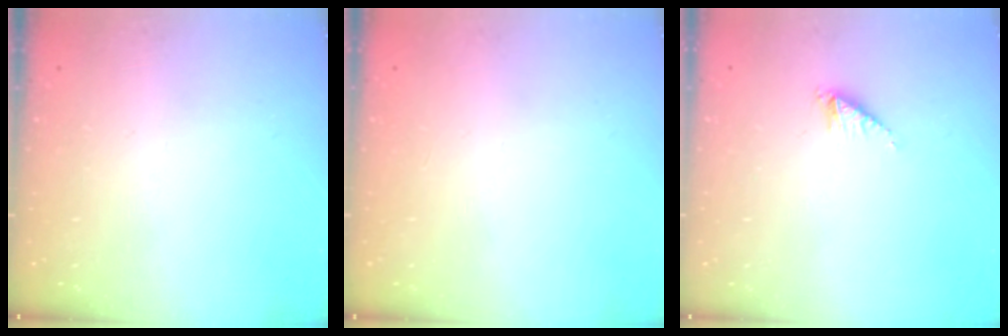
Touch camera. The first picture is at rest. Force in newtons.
{"total": 0.0}
{"total": 2.2, "press": 2.2, "slide": 0.3}